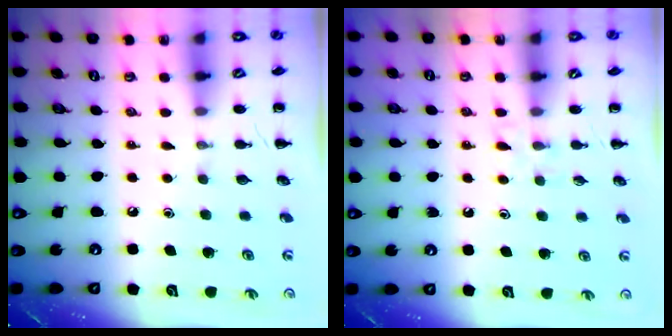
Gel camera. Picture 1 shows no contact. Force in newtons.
{"total": 2.2, "press": 2.0, "slide": 1.0}